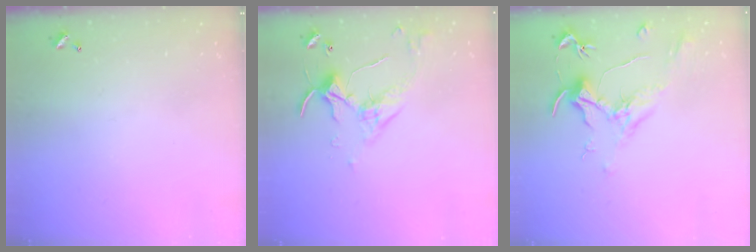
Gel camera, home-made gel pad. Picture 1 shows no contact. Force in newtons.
{"total": 3.8, "press": 3.8, "slide": 0.3}
{"total": 1.9, "press": 1.7, "slide": 0.9}